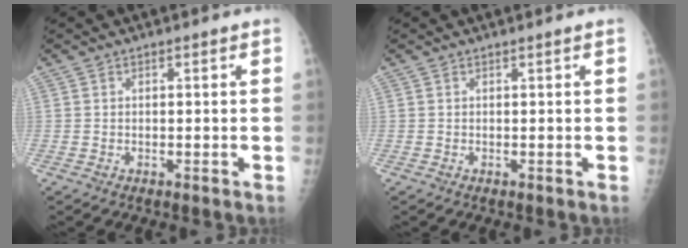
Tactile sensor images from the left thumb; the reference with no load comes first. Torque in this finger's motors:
{"motor_torque": [0.03, 0.03, -0.09, -0.09, 0.00]}